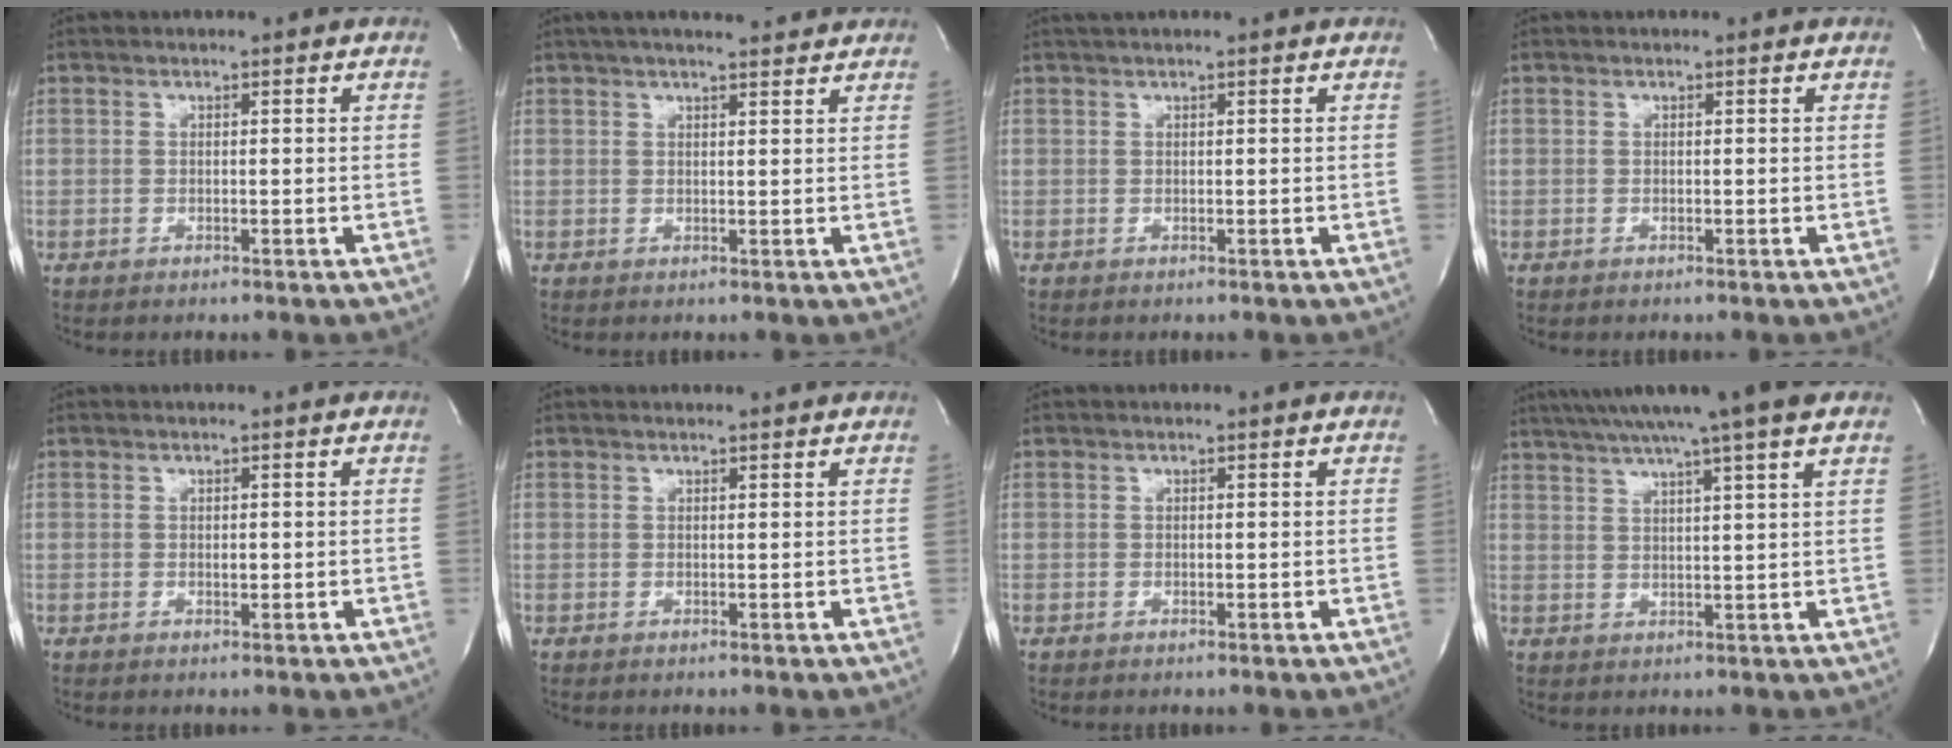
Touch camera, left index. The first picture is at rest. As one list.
[{"total": 8.6, "force": [7.5, 1.2, 4.0], "torque": [-0.064, 0.024, 0.098]}, {"total": 1.9, "force": [1.5, -0.2, 1.1], "torque": [-0.017, 0.023, 0.030]}, {"total": 0.0}, {"total": 0.7, "force": [0.0, 0.4, 0.6], "torque": [-0.007, 0.000, -0.001]}, {"total": 1.0, "force": [1.0, -0.1, 0.2], "torque": [-0.009, 0.006, 0.016]}, {"total": 0.0}, {"total": 12.7, "force": [9.9, -1.2, 7.9], "torque": [-0.135, 0.024, 0.134]}]